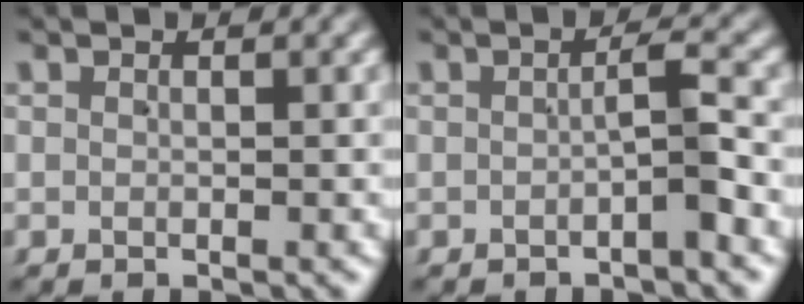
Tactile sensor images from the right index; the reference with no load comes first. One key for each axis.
{"total": 1.9, "fx": -0.8, "fy": 0.1, "fz": 1.7, "tx": -0.017, "ty": 0.007, "tz": -0.015}